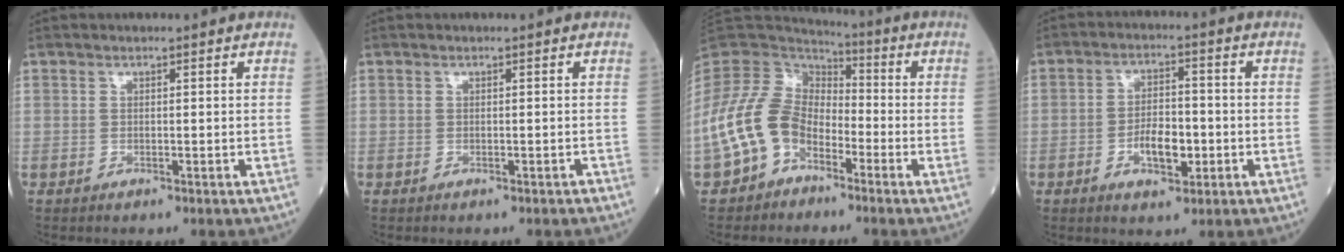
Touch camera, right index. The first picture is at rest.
{"total": 0.0}
{"total": 10.5, "force": [-5.1, 7.2, 5.6], "torque": [-0.130, 0.024, -0.106]}
{"total": 6.0, "force": [-1.9, 2.7, 5.0], "torque": [-0.092, 0.004, -0.028]}